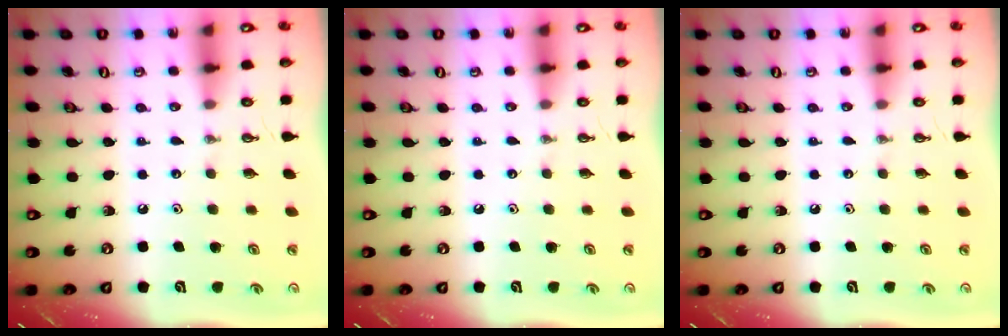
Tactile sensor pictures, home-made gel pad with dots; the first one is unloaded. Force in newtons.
{"total": 0.0}
{"total": 0.0}